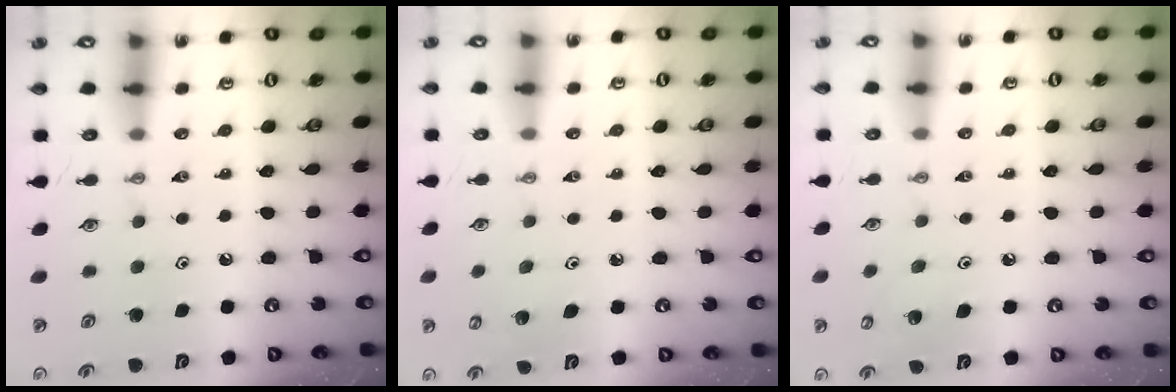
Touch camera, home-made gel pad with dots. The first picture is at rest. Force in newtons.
{"total": 4.8, "press": 4.7, "slide": 0.9}
{"total": 5.5, "press": 5.4, "slide": 0.8}